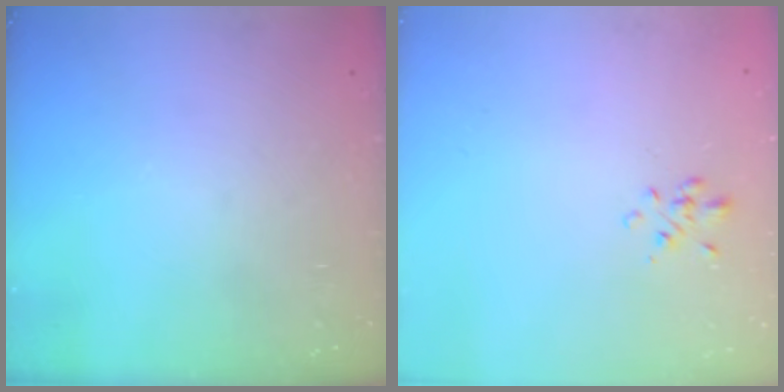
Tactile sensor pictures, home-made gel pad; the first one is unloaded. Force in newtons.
{"total": 1.6, "press": 1.5, "slide": 0.6}